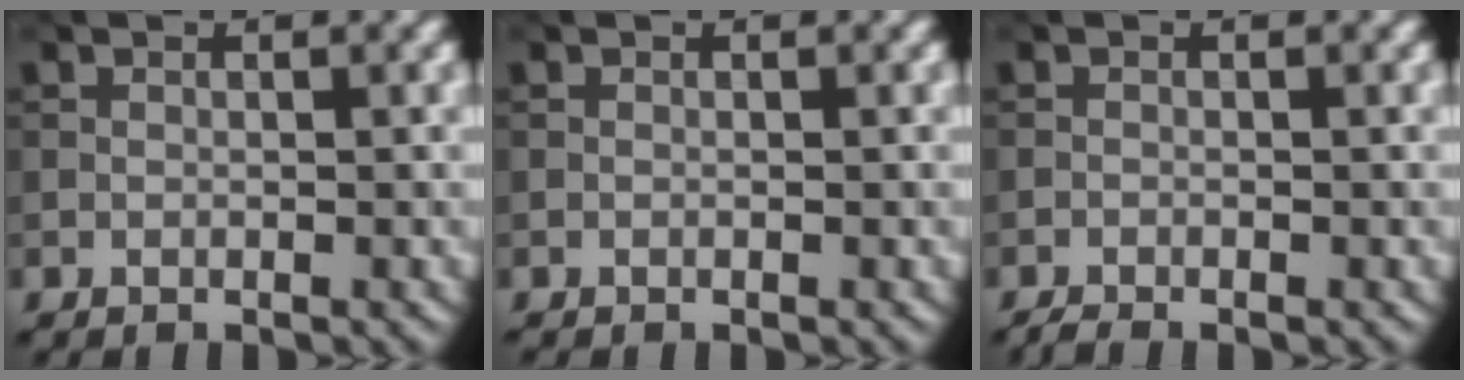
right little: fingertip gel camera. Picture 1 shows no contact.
{"total": 0.0}
{"total": 0.9, "force": [-0.9, 0.0, 0.3], "torque": [-0.002, -0.003, -0.021]}